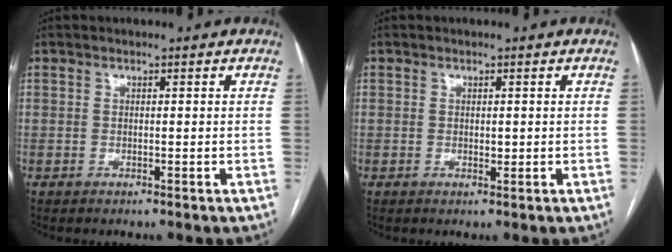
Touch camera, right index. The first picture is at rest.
{"total": 0.8, "force": [0.1, 0.5, 0.7], "torque": [-0.008, -0.002, 0.004]}